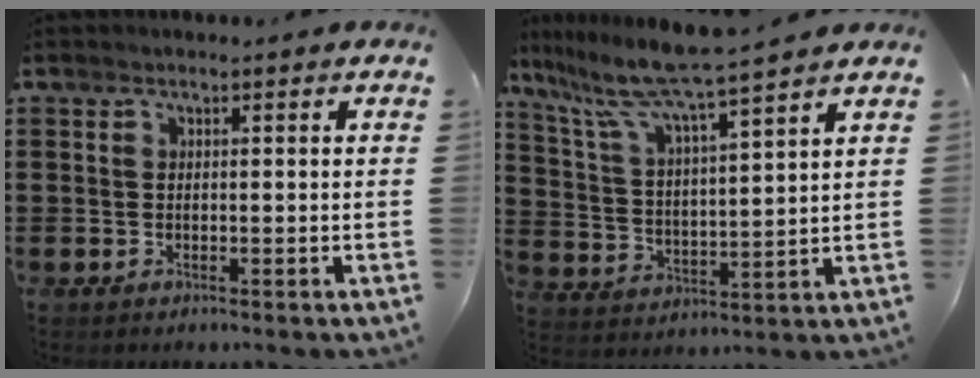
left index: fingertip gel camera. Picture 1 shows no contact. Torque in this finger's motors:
{"motor_torque": [1.10, -1.04, 0.54, 0.21]}